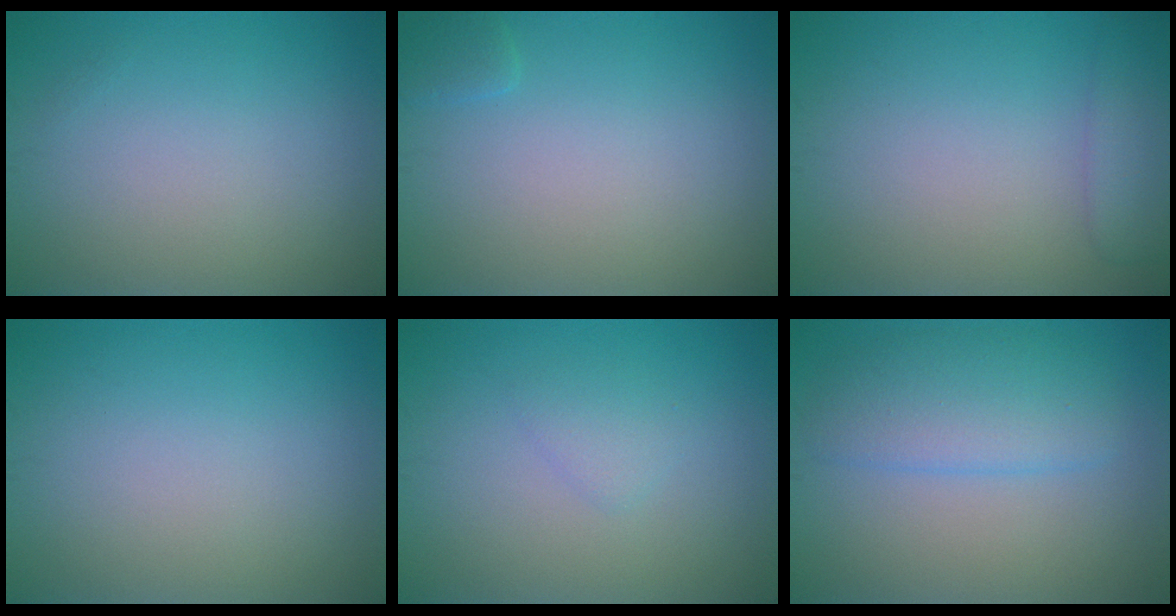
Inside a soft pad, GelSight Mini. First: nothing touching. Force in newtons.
{"total": 0.9, "press": 0.9, "slide": 0.1}
{"total": 2.4, "press": 2.3, "slide": 0.3}
{"total": 0.0}
{"total": 1.2, "press": 1.2, "slide": 0.1}
{"total": 4.0, "press": 4.0, "slide": 0.4}